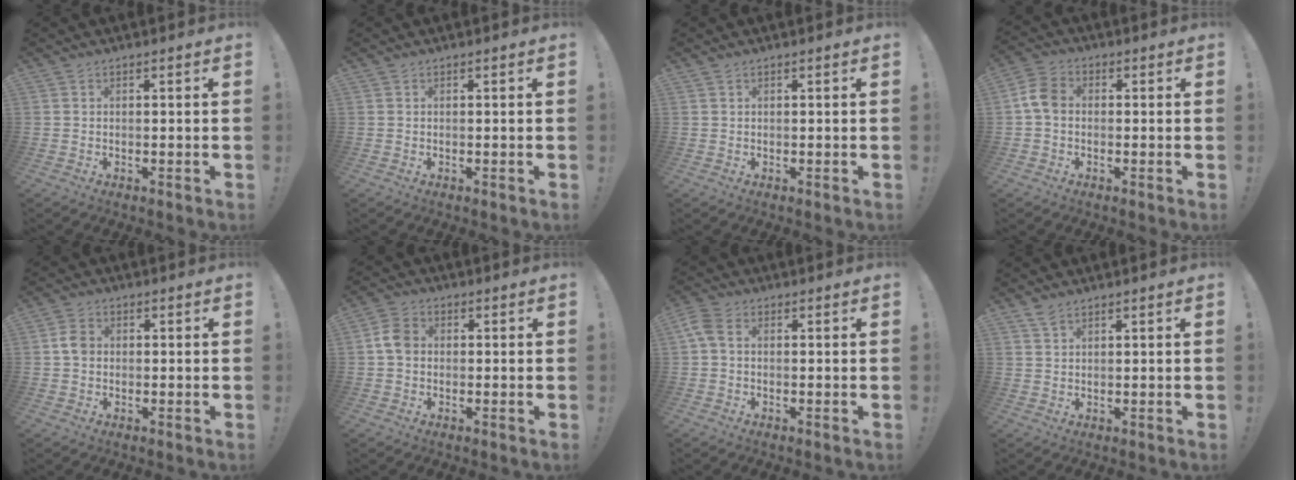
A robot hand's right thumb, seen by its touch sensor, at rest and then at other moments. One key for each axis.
{"total": 0.0}
{"total": 0.0}
{"total": 7.0, "fx": -0.3, "fy": 5.0, "fz": 4.9, "tx": -0.103, "ty": 0.022, "tz": 0.003}
{"total": 4.0, "fx": -0.1, "fy": 3.1, "fz": 2.4, "tx": -0.035, "ty": 0.007, "tz": -0.002}
{"total": 5.9, "fx": 0.0, "fy": 4.5, "fz": 3.8, "tx": -0.073, "ty": 0.016, "tz": 0.004}
{"total": 3.8, "fx": 0.5, "fy": 2.3, "fz": 2.9, "tx": -0.068, "ty": 0.008, "tz": 0.011}
{"total": 2.5, "fx": 1.9, "fy": 1.0, "fz": 1.2, "tx": -0.017, "ty": -0.008, "tz": 0.034}